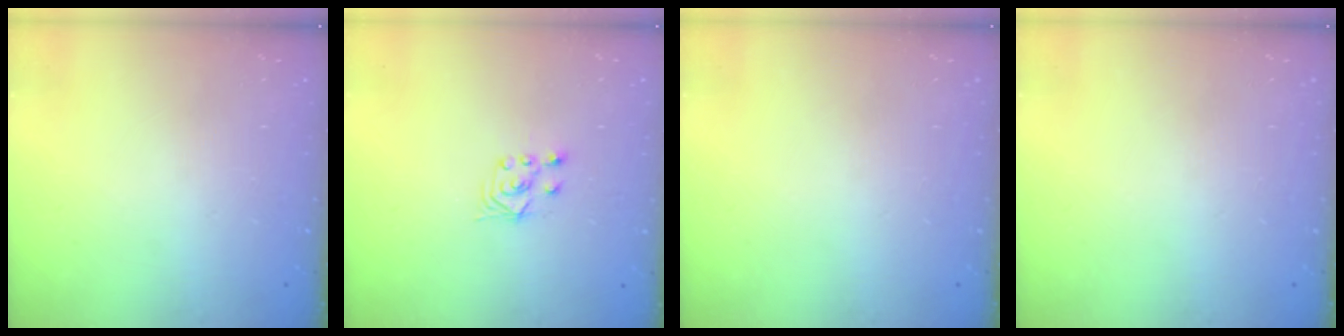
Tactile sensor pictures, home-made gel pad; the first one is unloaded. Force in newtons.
{"total": 3.0, "press": 2.8, "slide": 0.9}
{"total": 0.0}
{"total": 0.0}